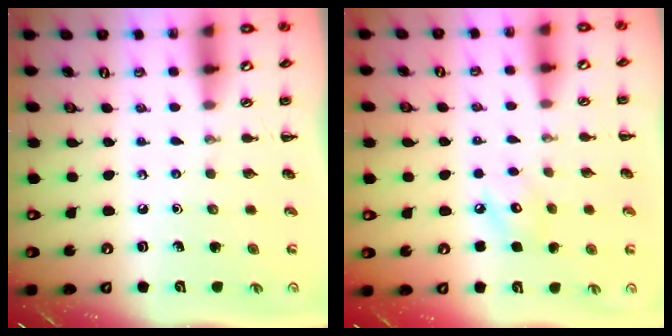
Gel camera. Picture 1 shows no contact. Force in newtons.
{"total": 6.0, "press": 6.0, "slide": 0.5}